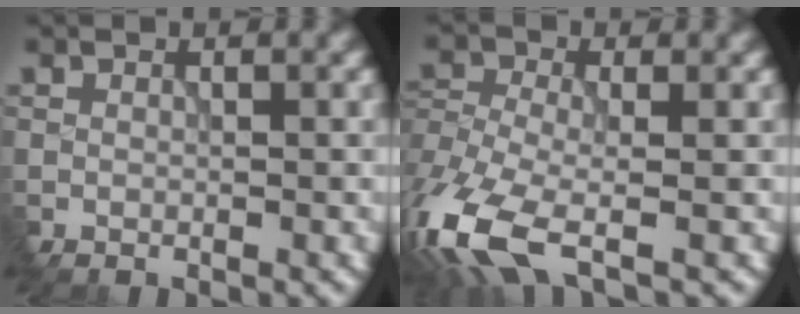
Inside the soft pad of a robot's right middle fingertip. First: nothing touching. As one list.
[{"total": 8.9, "force": [-5.2, 3.5, 6.3], "torque": [-0.153, -0.019, -0.113]}]